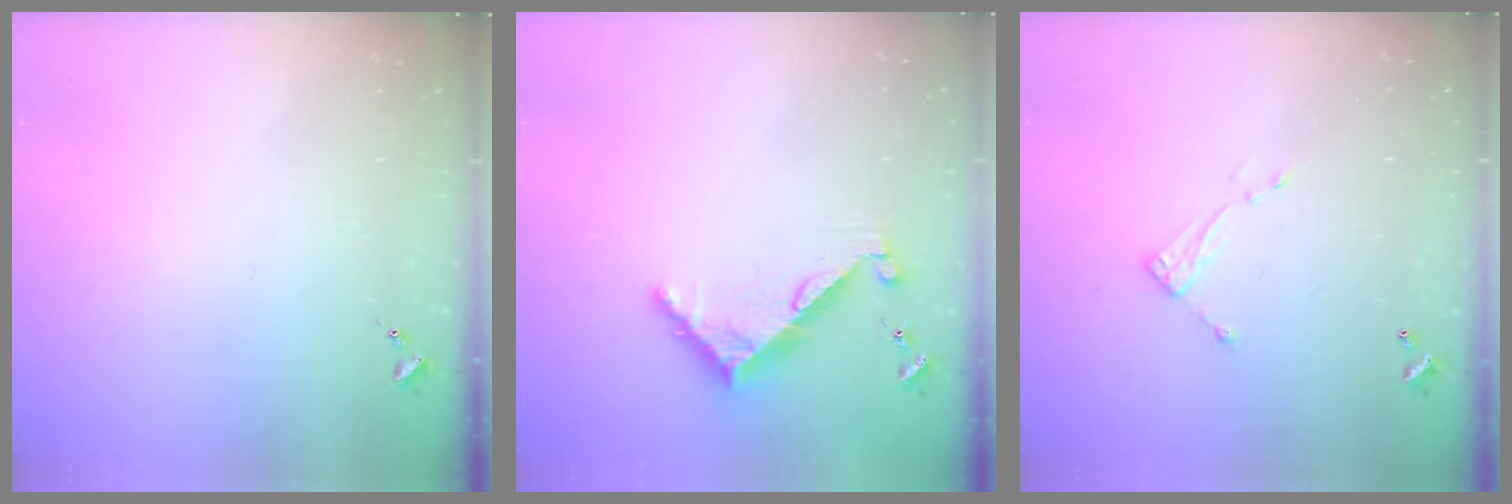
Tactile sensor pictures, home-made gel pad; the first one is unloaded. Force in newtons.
{"total": 7.3, "press": 7.3, "slide": 0.6}
{"total": 5.0, "press": 4.9, "slide": 0.2}